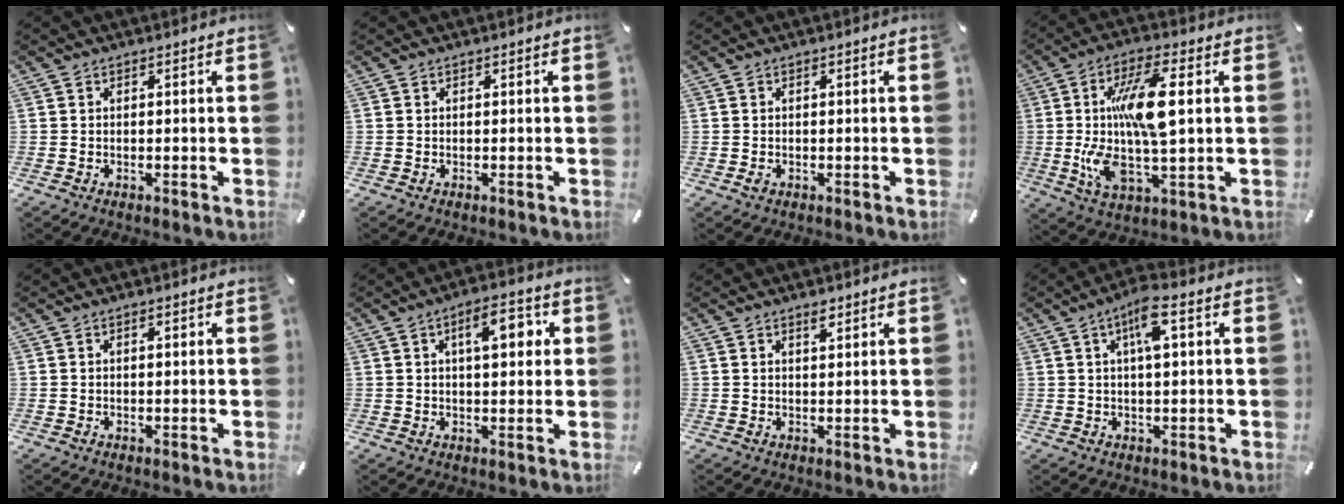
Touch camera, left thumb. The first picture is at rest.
{"total": 0.0}
{"total": 0.9, "force": [-0.3, 0.6, 0.5], "torque": [-0.009, 0.002, -0.006]}
{"total": 16.9, "force": [1.5, 5.5, 15.9], "torque": [-0.320, -0.005, 0.021]}
{"total": 0.6, "force": [0.1, 0.2, 0.5], "torque": [-0.009, 0.003, 0.000]}
{"total": 7.9, "force": [2.5, 3.3, 6.7], "torque": [-0.096, -0.004, 0.031]}
{"total": 2.0, "force": [1.5, 0.8, 1.1], "torque": [-0.008, -0.006, 0.023]}
{"total": 6.7, "force": [2.2, 1.6, 6.1], "torque": [-0.113, 0.004, 0.034]}